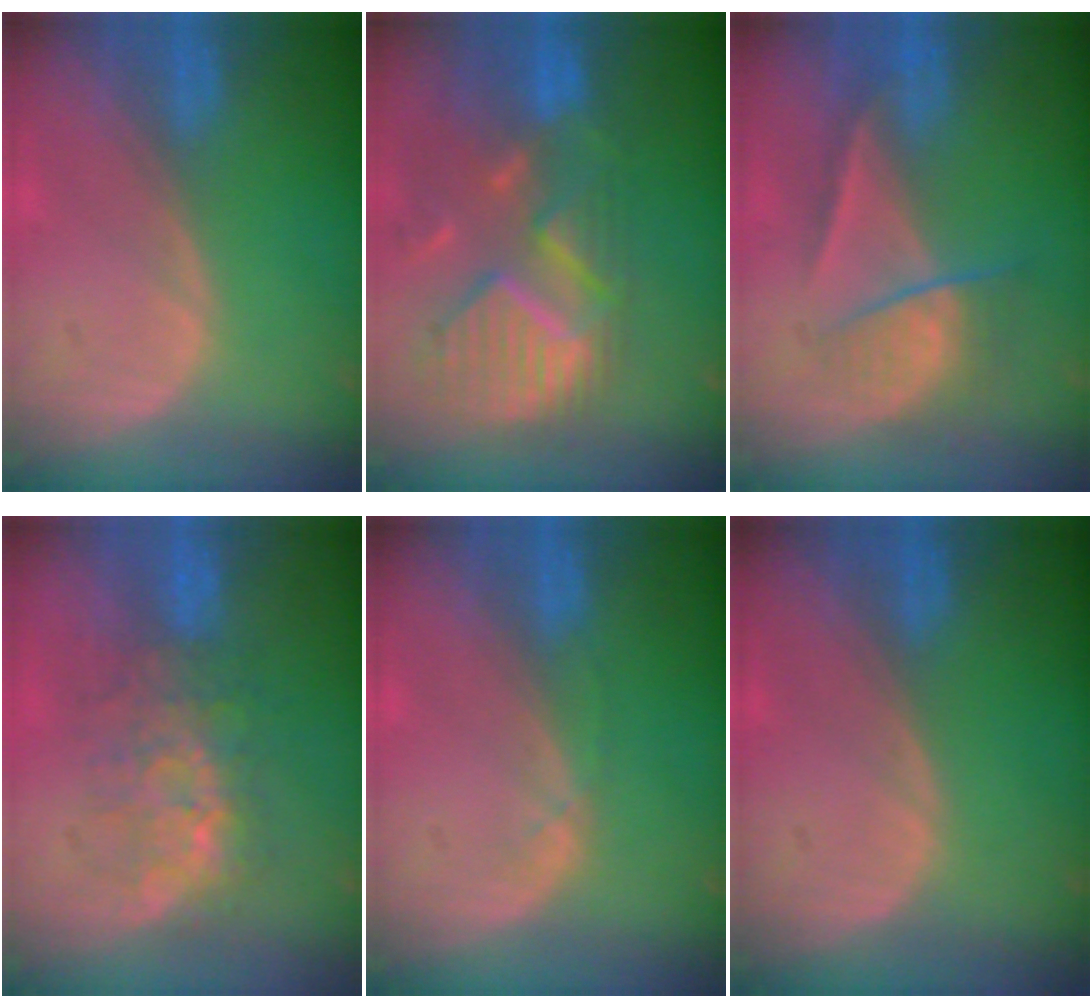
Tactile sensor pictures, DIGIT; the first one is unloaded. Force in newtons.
{"total": 11.8, "press": 10.4, "slide": 5.5}
{"total": 7.1, "press": 6.0, "slide": 3.8}
{"total": 7.7, "press": 7.5, "slide": 1.6}
{"total": 1.1, "press": 1.1, "slide": 0.2}
{"total": 0.0}